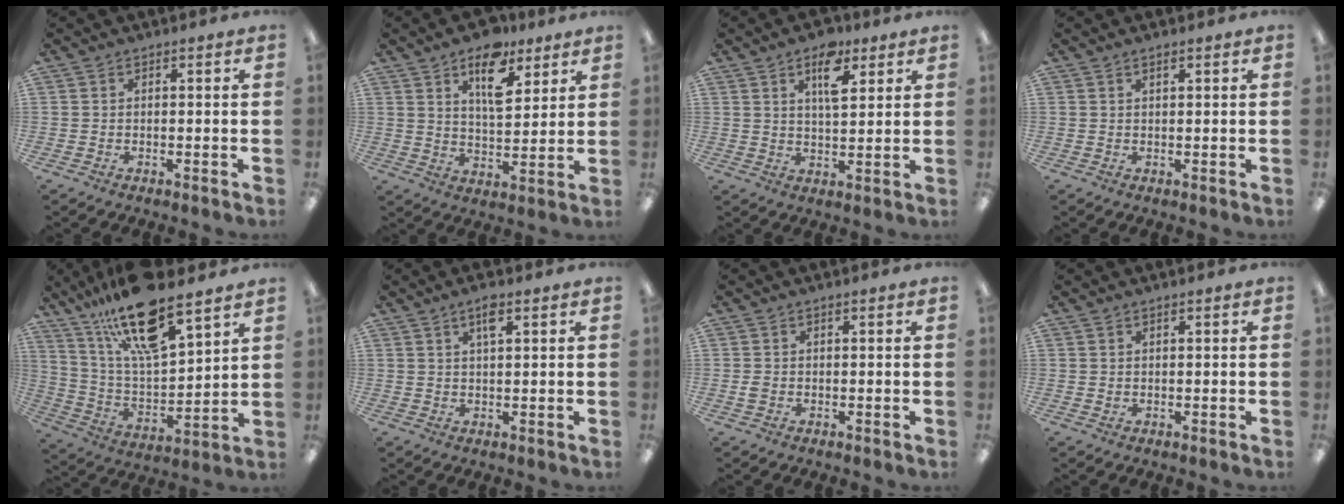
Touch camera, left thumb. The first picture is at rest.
{"total": 12.6, "force": [7.6, 6.4, 7.8], "torque": [-0.098, -0.037, 0.126]}
{"total": 9.0, "force": [4.7, 4.3, 6.4], "torque": [-0.090, -0.015, 0.074]}
{"total": 1.0, "force": [0.8, 0.2, 0.6], "torque": [-0.014, 0.001, 0.013]}
{"total": 19.6, "force": [14.3, 5.6, 12.3], "torque": [-0.225, -0.081, 0.245]}
{"total": 2.6, "force": [1.5, 0.7, 2.0], "torque": [-0.036, 0.002, 0.024]}
{"total": 1.2, "force": [-0.2, 0.9, 0.8], "torque": [-0.016, 0.003, -0.004]}
{"total": 0.5, "force": [0.4, 0.2, 0.3], "torque": [-0.007, 0.001, 0.006]}